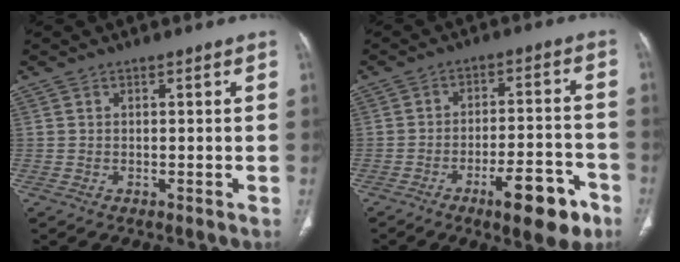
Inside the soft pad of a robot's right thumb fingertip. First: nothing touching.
{"total": 12.0, "force": [-6.8, 3.8, 9.1], "torque": [-0.114, 0.041, -0.096]}